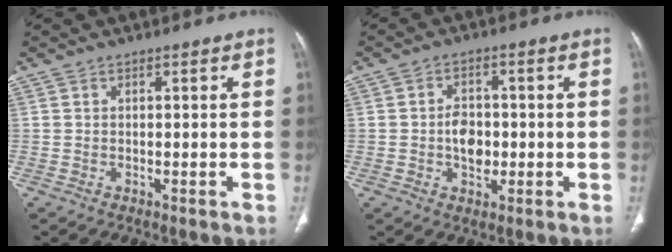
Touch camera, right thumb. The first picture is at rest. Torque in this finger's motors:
{"motor_torque": [1.45, 0.67, 0.83, -0.57, 0.04]}